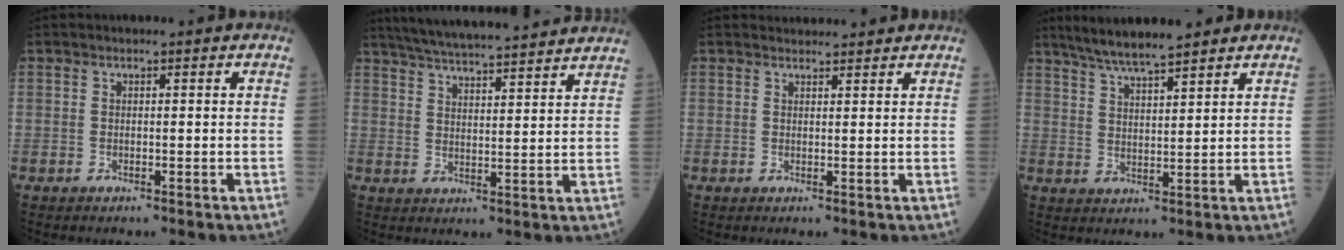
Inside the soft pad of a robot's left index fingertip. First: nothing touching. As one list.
[{"total": 18.0, "force": [16.4, 0.5, 7.3], "torque": [-0.132, 0.025, 0.236]}, {"total": 3.0, "force": [2.9, 0.3, 0.2], "torque": [-0.010, 0.022, 0.046]}, {"total": 8.2, "force": [7.0, 0.6, 4.3], "torque": [-0.076, 0.020, 0.123]}]